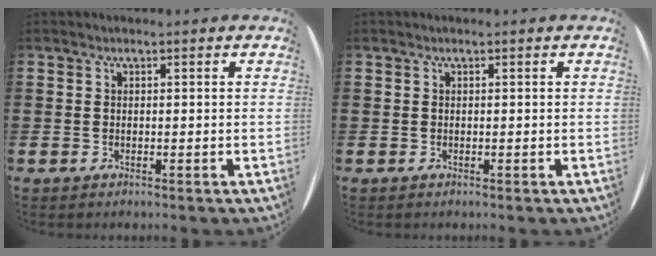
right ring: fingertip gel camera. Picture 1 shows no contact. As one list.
[{"total": 0.0}]